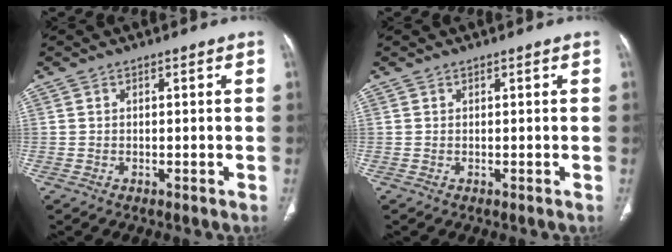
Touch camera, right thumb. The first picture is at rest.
{"total": 0.0}